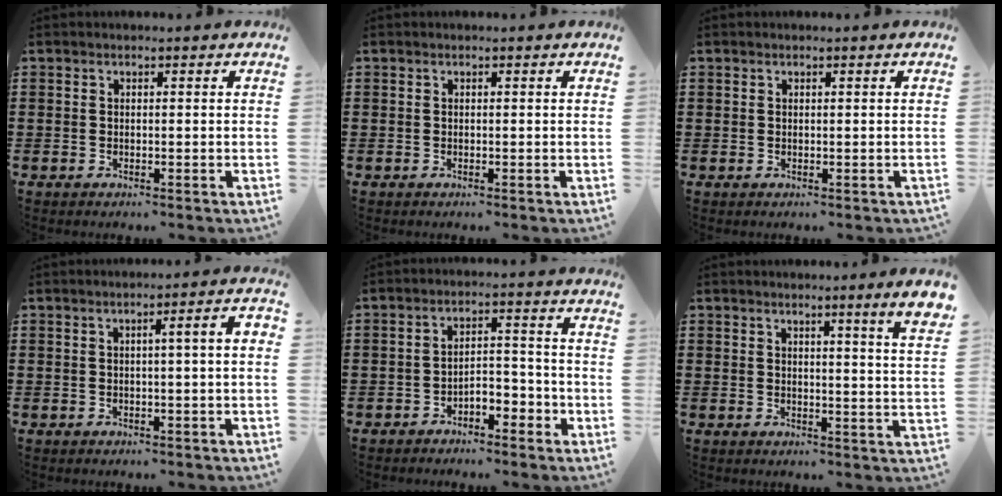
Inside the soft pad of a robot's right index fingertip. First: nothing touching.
{"total": 0.0}
{"total": 0.6, "force": [0.3, 0.5, 0.0], "torque": [-0.001, 0.002, 0.006]}
{"total": 2.7, "force": [-0.2, -0.1, 2.7], "torque": [-0.047, -0.003, -0.007]}
{"total": 3.3, "force": [-2.4, 1.5, 1.6], "torque": [-0.033, 0.009, -0.050]}
{"total": 4.1, "force": [2.9, -1.0, 2.7], "torque": [-0.043, -0.021, 0.044]}